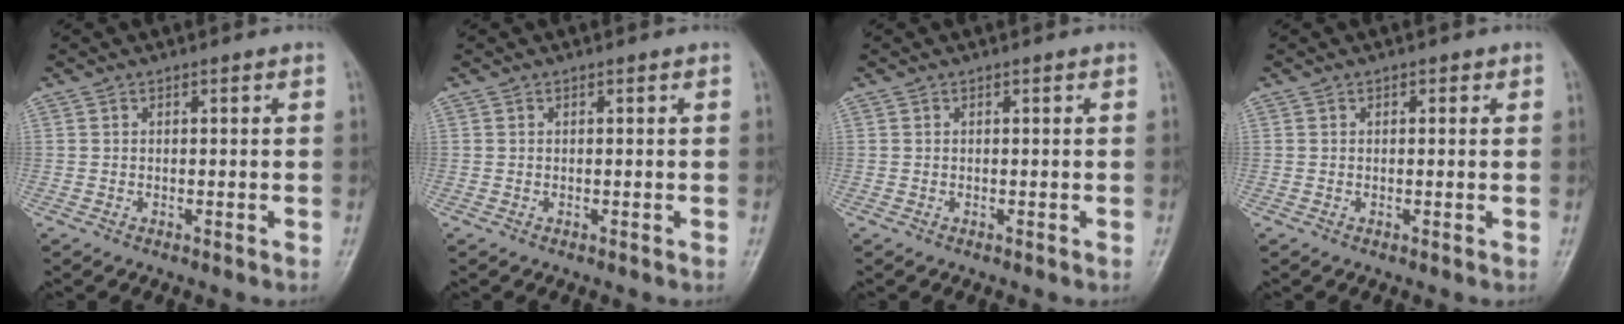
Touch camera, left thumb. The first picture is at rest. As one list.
[{"total": 0.0}, {"total": 0.0}, {"total": 0.9, "force": [0.4, 0.6, 0.5], "torque": [0.002, 0.000, 0.002]}]